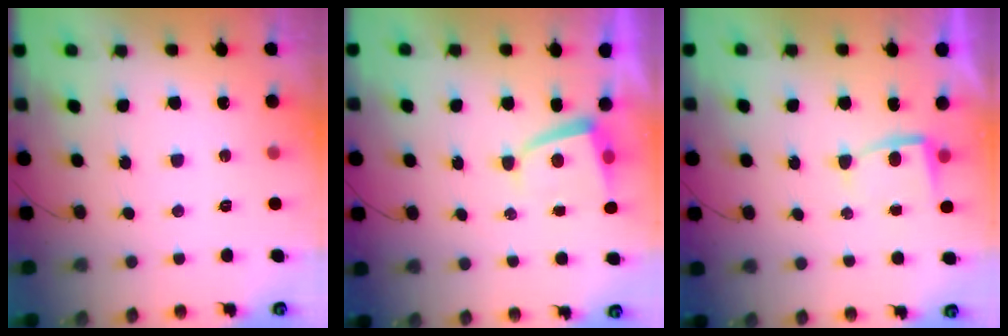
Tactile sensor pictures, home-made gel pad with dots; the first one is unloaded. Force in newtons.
{"total": 2.0, "press": 2.0, "slide": 0.3}
{"total": 2.2, "press": 2.2, "slide": 0.3}